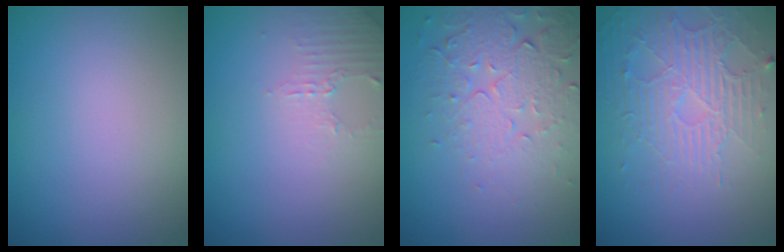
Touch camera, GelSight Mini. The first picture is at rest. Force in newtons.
{"total": 1.8, "press": 1.7, "slide": 0.5}
{"total": 5.2, "press": 3.8, "slide": 3.5}
{"total": 4.7, "press": 3.3, "slide": 3.3}